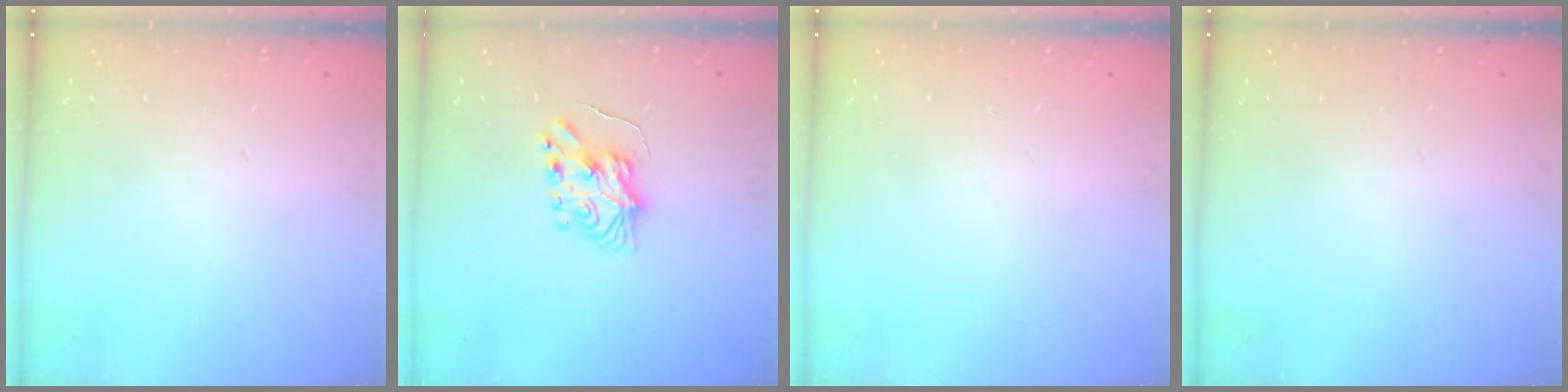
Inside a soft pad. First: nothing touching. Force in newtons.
{"total": 7.3, "press": 7.3, "slide": 0.7}
{"total": 0.0}
{"total": 0.0}